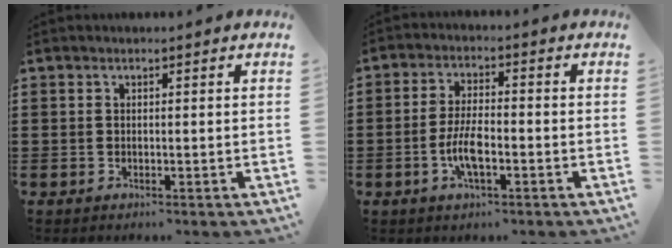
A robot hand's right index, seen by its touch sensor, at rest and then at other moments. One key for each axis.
{"total": 5.9, "fx": -1.9, "fy": 1.9, "fz": 5.2, "tx": -0.117, "ty": -0.002, "tz": -0.041}